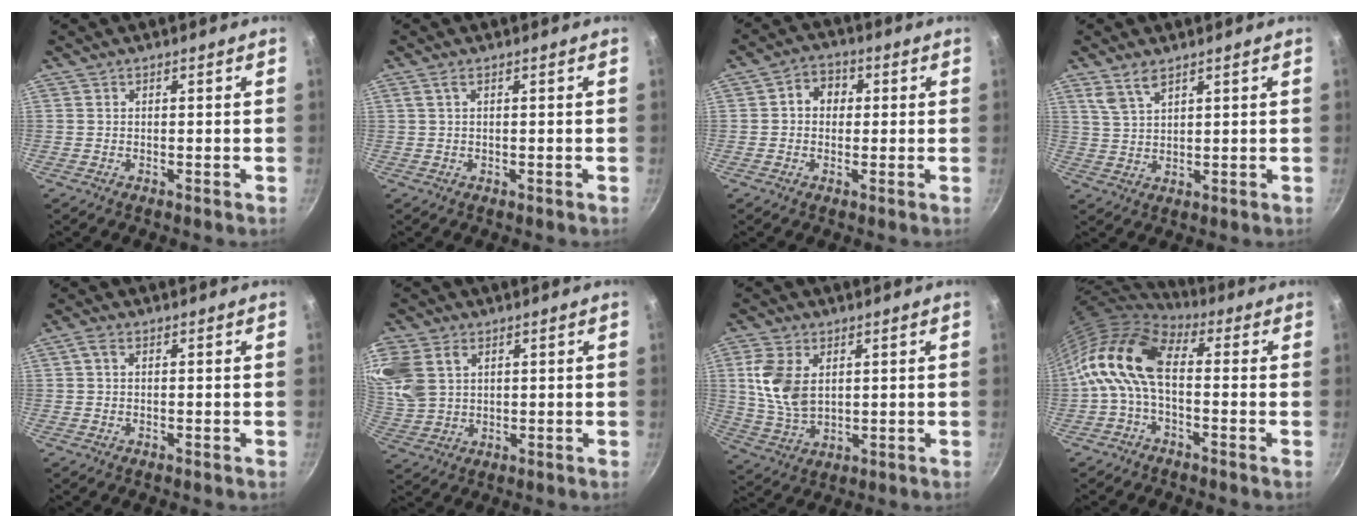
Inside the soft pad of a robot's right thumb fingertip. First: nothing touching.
{"total": 1.5, "force": [0.3, 0.4, 1.4], "torque": [-0.022, 0.001, 0.004]}
{"total": 5.6, "force": [0.8, 4.6, 3.1], "torque": [-0.022, 0.010, 0.000]}
{"total": 4.8, "force": [3.2, 2.0, 2.9], "torque": [-0.053, -0.015, 0.068]}
{"total": 2.0, "force": [0.5, 1.1, 1.5], "torque": [-0.032, 0.007, 0.009]}
{"total": 13.9, "force": [4.7, 10.2, 8.1], "torque": [-0.188, 0.007, 0.099]}
{"total": 10.6, "force": [2.5, 6.7, 7.8], "torque": [-0.149, -0.018, 0.054]}
{"total": 12.3, "force": [0.0, 6.9, 10.2], "torque": [-0.195, 0.026, -0.018]}